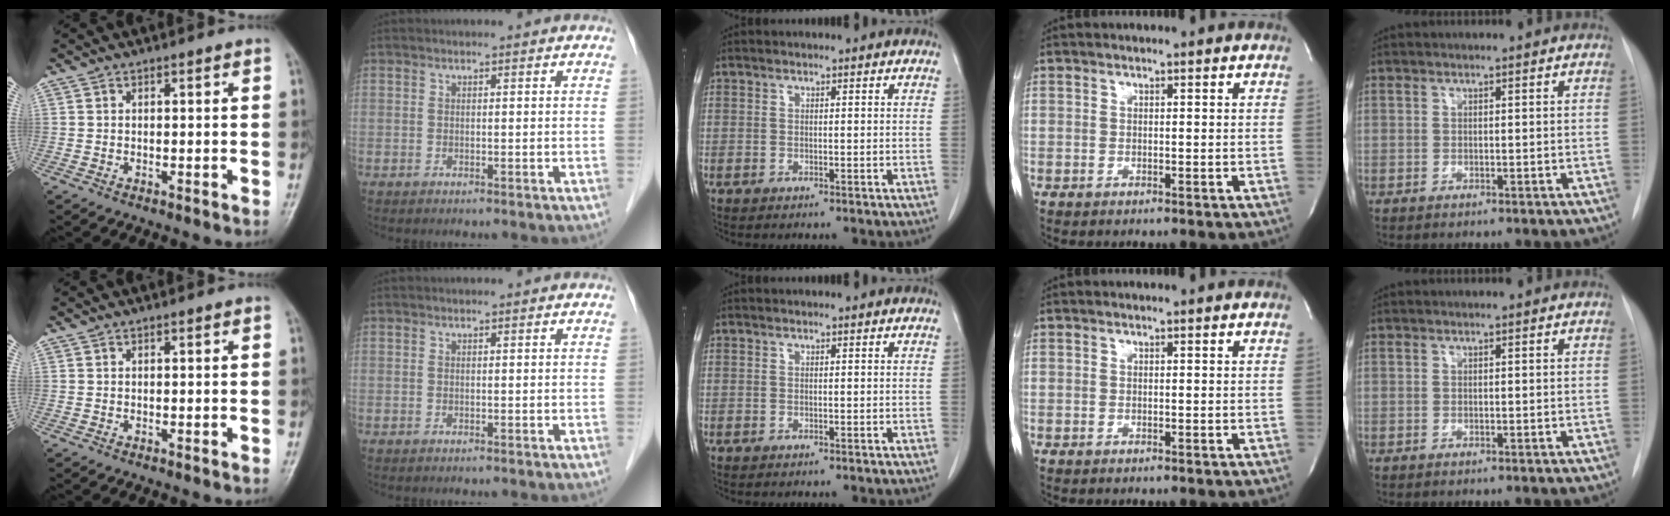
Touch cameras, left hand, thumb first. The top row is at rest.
{}